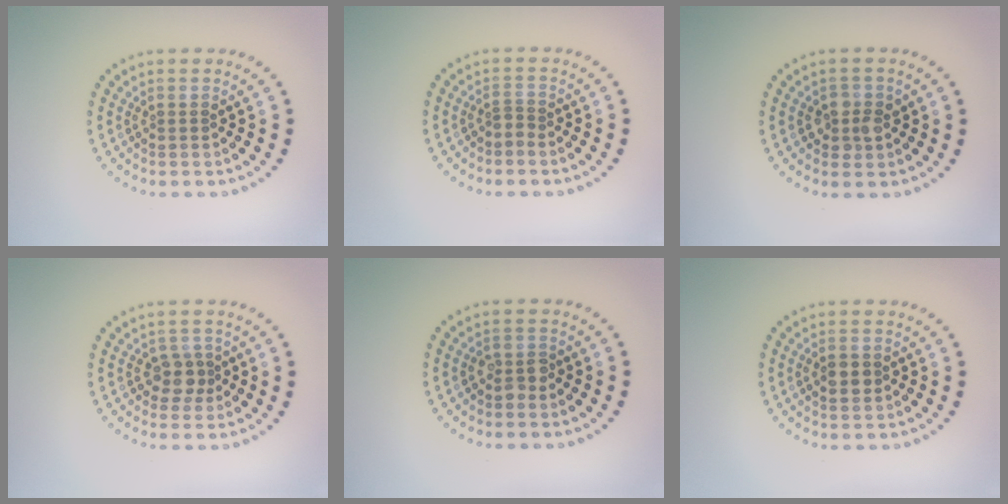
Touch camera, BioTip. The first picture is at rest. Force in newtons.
{"total": 0.8, "press": 0.5, "slide": 0.7}
{"total": 2.2, "press": 2.1, "slide": 0.6}
{"total": 2.0, "press": 1.7, "slide": 1.0}
{"total": 1.7, "press": 1.6, "slide": 0.4}
{"total": 2.3, "press": 2.3, "slide": 0.0}